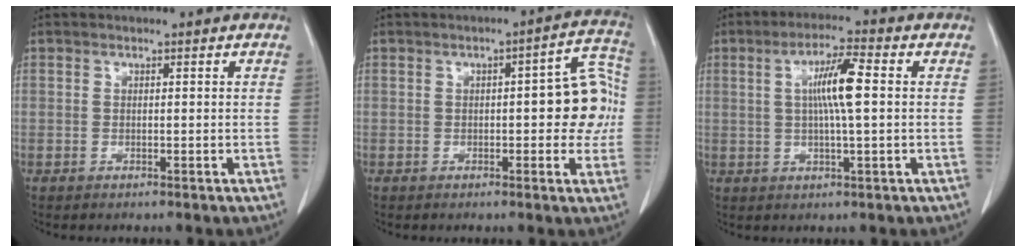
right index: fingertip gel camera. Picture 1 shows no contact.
{"total": 8.9, "force": [-0.2, 2.8, 8.5], "torque": [-0.092, 0.031, -0.003]}
{"total": 7.2, "force": [1.0, 0.3, 7.1], "torque": [-0.132, 0.004, 0.014]}